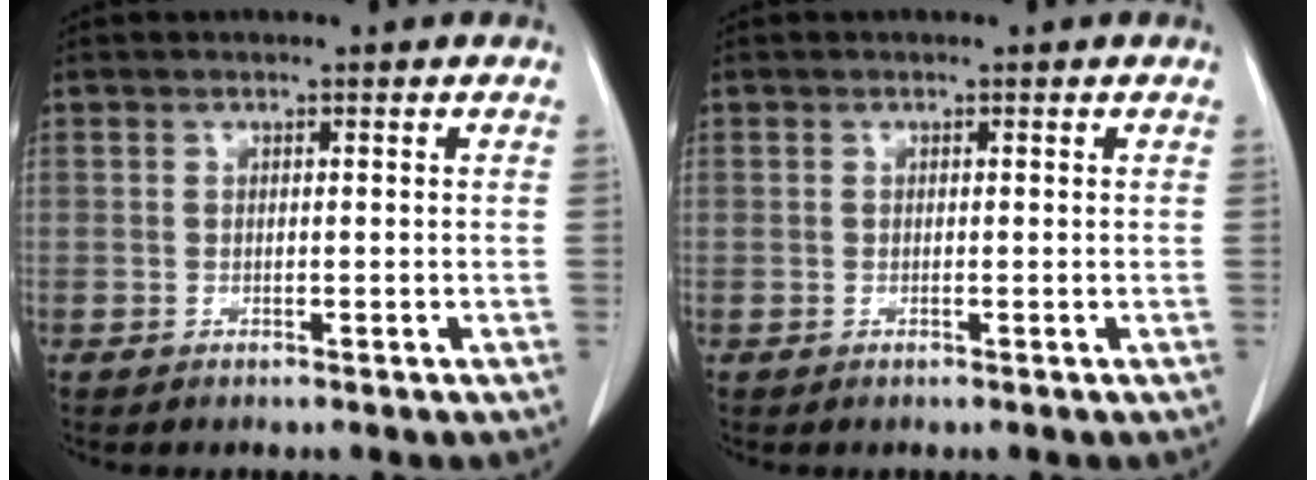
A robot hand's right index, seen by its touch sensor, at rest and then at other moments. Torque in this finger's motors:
{"motor_torque": [0.04, 0.14, 0.05, 0.00]}